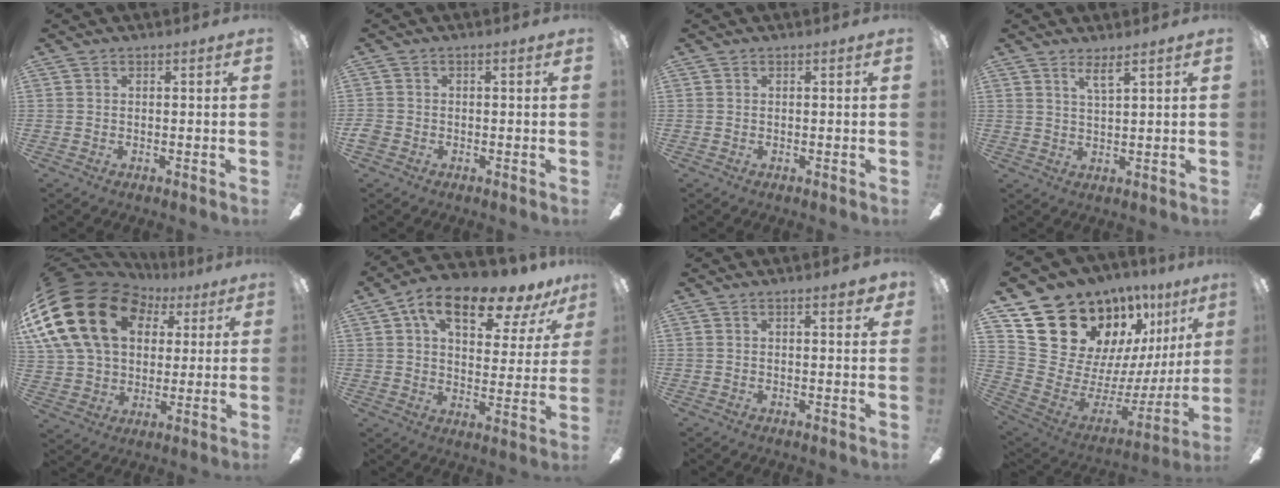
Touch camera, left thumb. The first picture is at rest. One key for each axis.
{"total": 2.1, "fx": -1.0, "fy": 1.5, "fz": 1.1, "tx": -0.016, "ty": 0.006, "tz": -0.018}
{"total": 0.0}
{"total": 3.7, "fx": 2.8, "fy": 0.4, "fz": 2.3, "tx": -0.045, "ty": -0.011, "tz": 0.049}
{"total": 25.5, "fx": 8.2, "fy": 18.8, "fz": 15.2, "tx": -0.320, "ty": -0.022, "tz": 0.147}
{"total": 15.6, "fx": 9.8, "fy": 6.8, "fz": 10.0, "tx": -0.156, "ty": -0.048, "tz": 0.165}
{"total": 3.0, "fx": 1.9, "fy": 0.6, "fz": 2.2, "tx": -0.024, "ty": -0.007, "tz": 0.026}
{"total": 20.3, "fx": 15.2, "fy": 11.3, "fz": 7.2, "tx": -0.125, "ty": -0.117, "tz": 0.304}